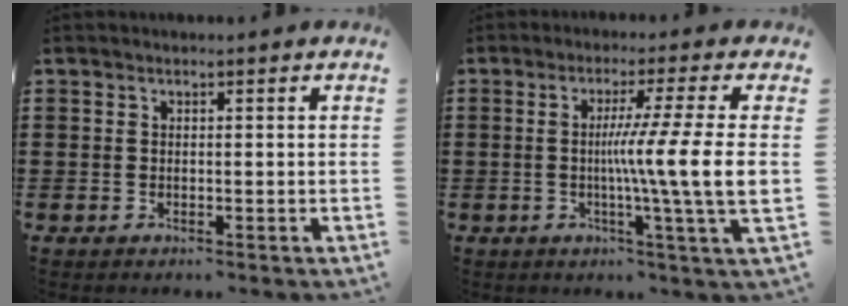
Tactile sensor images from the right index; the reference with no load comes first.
{"total": 10.3, "force": [-0.3, -1.5, 10.2], "torque": [-0.184, -0.015, -0.014]}